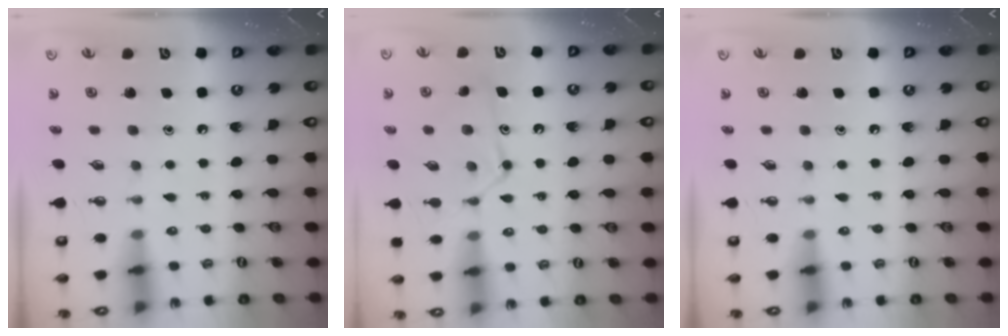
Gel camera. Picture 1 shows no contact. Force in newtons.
{"total": 12.8, "press": 12.8, "slide": 0.6}
{"total": 0.0}